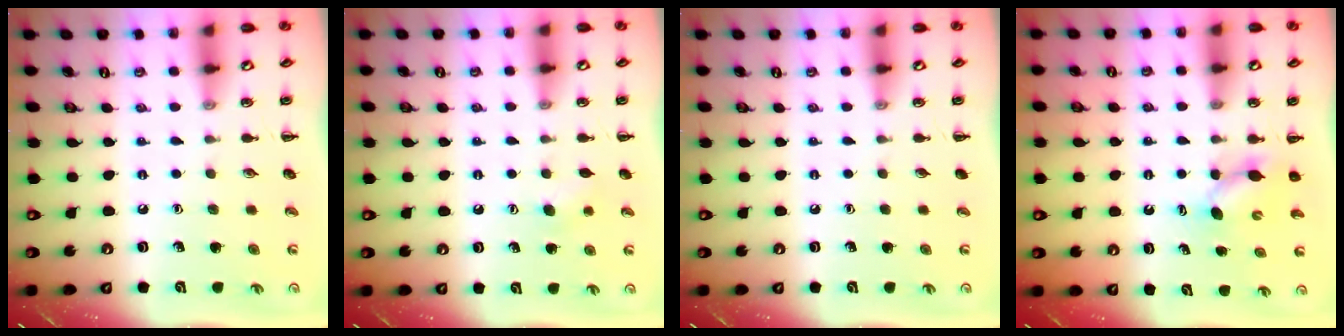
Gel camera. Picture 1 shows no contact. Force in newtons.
{"total": 4.9, "press": 4.8, "slide": 1.0}
{"total": 0.0}
{"total": 4.4, "press": 4.3, "slide": 0.6}